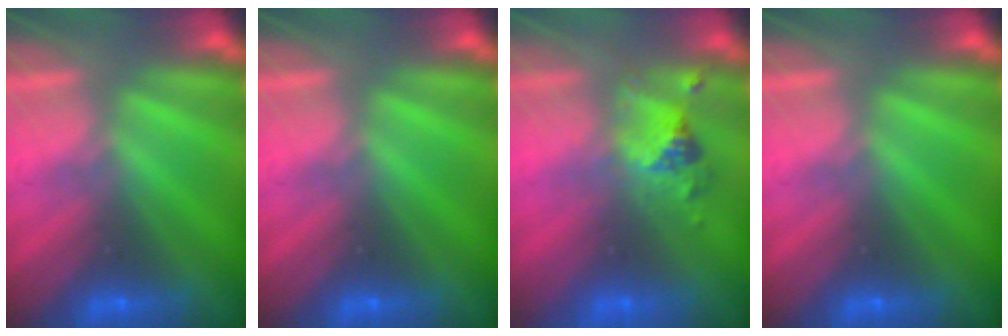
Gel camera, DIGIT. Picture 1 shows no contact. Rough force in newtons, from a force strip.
{"total": 0.0}
{"total": 2.4}
{"total": 0.0}